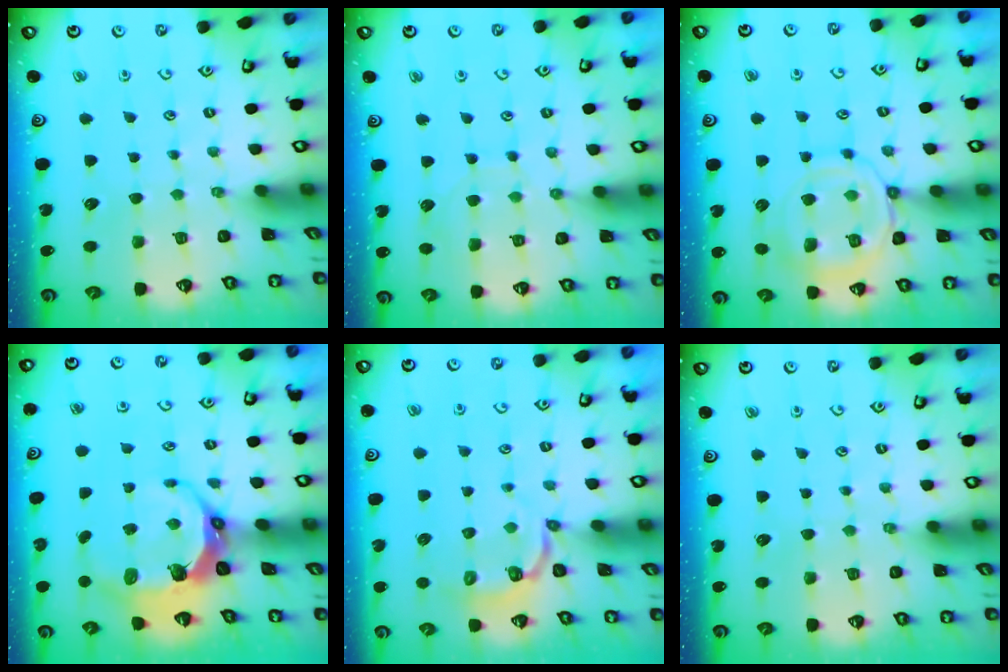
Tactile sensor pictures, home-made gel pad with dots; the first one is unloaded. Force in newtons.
{"total": 6.3, "press": 6.3, "slide": 0.5}
{"total": 12.9, "press": 12.8, "slide": 1.3}
{"total": 9.4, "press": 8.0, "slide": 5.0}
{"total": 3.4, "press": 2.4, "slide": 2.5}
{"total": 0.0}